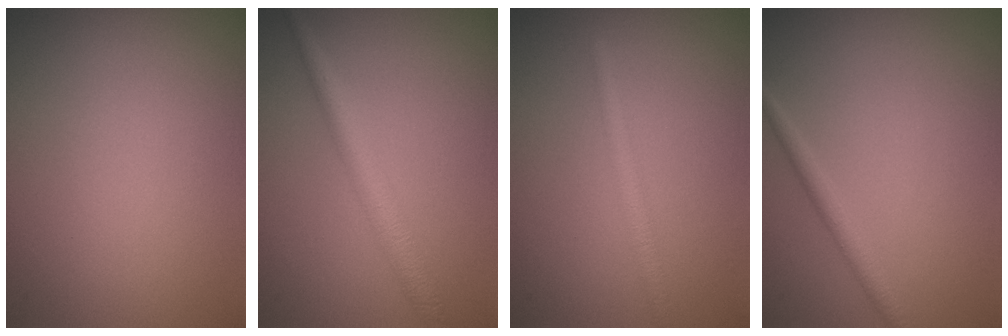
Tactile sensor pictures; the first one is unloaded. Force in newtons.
{"total": 2.9, "press": 2.9, "slide": 0.0}
{"total": 1.7, "press": 1.7, "slide": 0.1}
{"total": 1.5, "press": 1.5, "slide": 0.1}